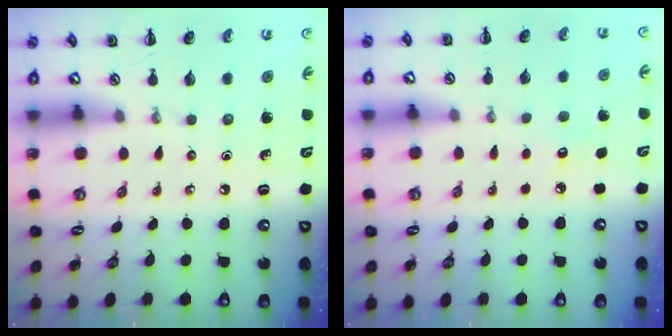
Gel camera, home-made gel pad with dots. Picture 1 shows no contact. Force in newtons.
{"total": 4.4, "press": 4.3, "slide": 1.2}